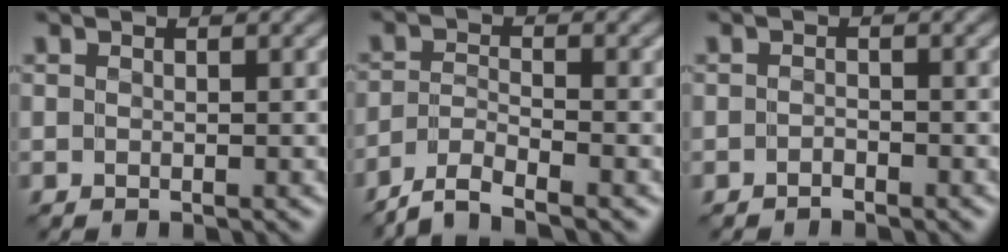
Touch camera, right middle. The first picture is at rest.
{"total": 3.3, "force": [-3.0, 0.4, 1.4], "torque": [-0.028, -0.001, -0.069]}
{"total": 0.8, "force": [-0.7, 0.2, 0.0], "torque": [0.001, 0.003, -0.015]}